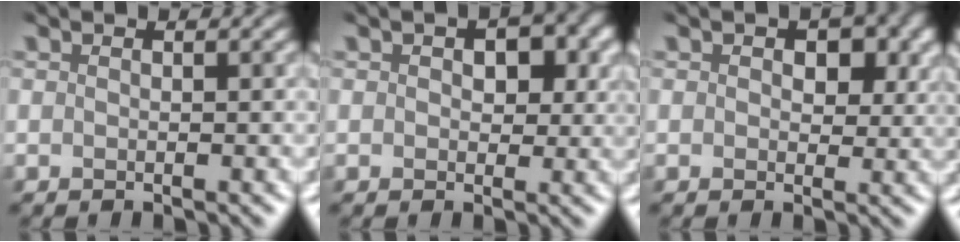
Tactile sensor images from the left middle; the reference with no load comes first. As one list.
[{"total": 3.4, "force": [0.8, 2.5, 2.1], "torque": [-0.005, 0.011, 0.002]}, {"total": 4.3, "force": [1.3, 3.1, 2.7], "torque": [-0.015, 0.013, 0.007]}]